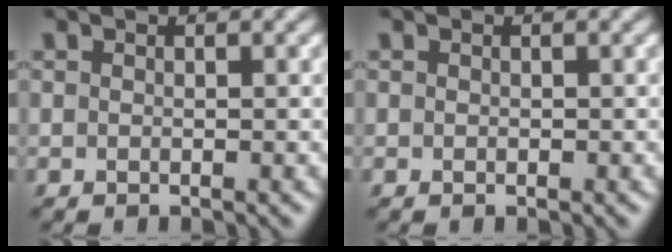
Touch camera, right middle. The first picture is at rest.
{"total": 0.0}